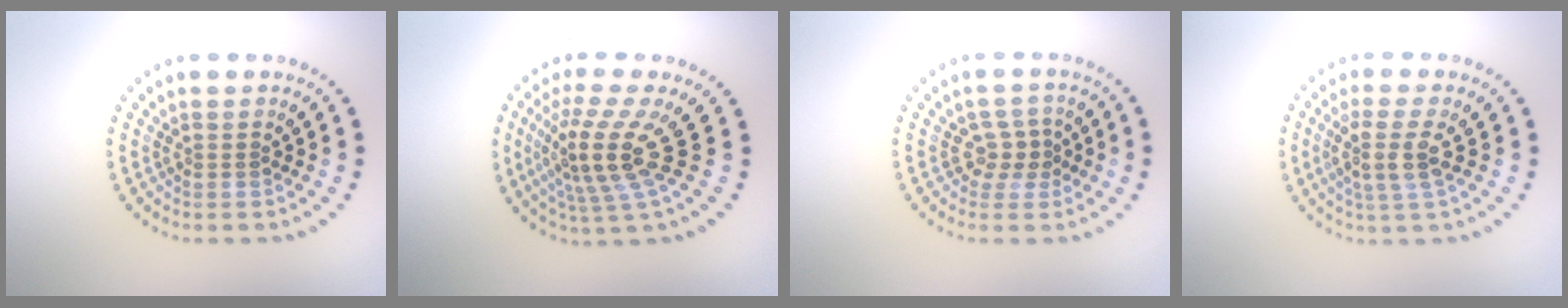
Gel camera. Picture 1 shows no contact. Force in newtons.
{"total": 4.9, "press": 3.6, "slide": 3.4}
{"total": 1.8, "press": 1.4, "slide": 1.0}
{"total": 3.1, "press": 2.4, "slide": 1.9}